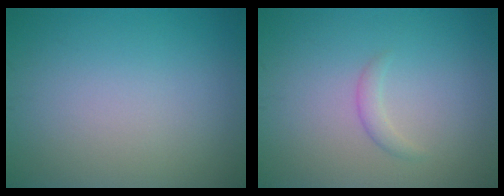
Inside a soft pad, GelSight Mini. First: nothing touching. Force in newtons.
{"total": 1.1, "press": 1.1, "slide": 0.1}